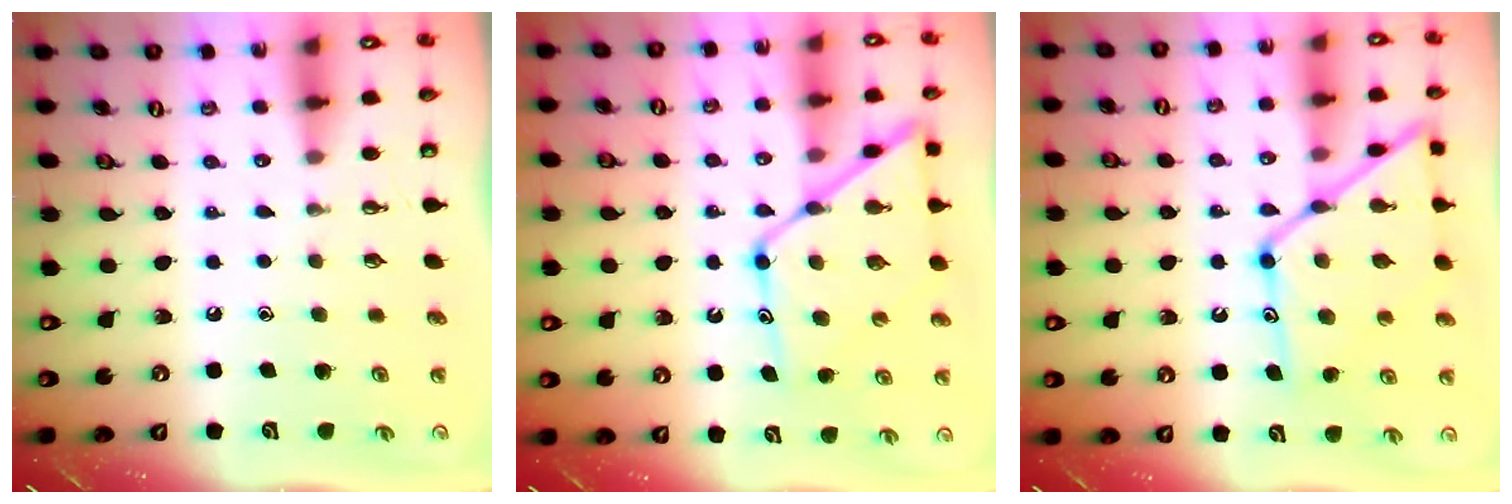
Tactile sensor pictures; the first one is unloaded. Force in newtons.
{"total": 15.5, "press": 15.5, "slide": 1.4}
{"total": 17.0, "press": 16.9, "slide": 1.4}